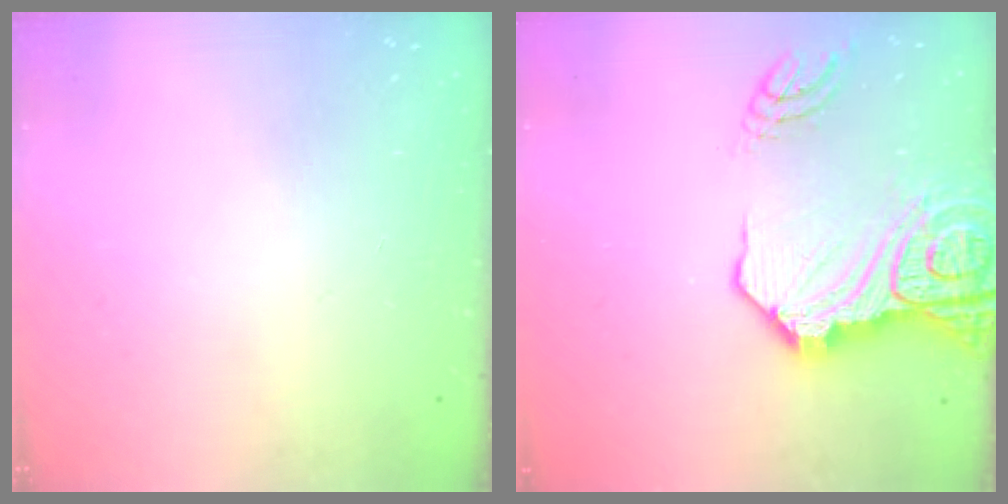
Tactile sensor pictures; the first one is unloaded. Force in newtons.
{"total": 19.4, "press": 19.2, "slide": 2.3}